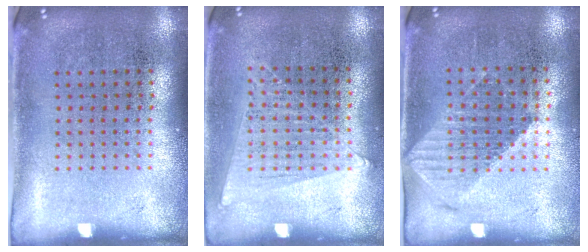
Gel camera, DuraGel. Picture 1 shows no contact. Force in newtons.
{"total": 1.0, "press": 1.0, "slide": 0.4}
{"total": 1.1, "press": 1.0, "slide": 0.4}